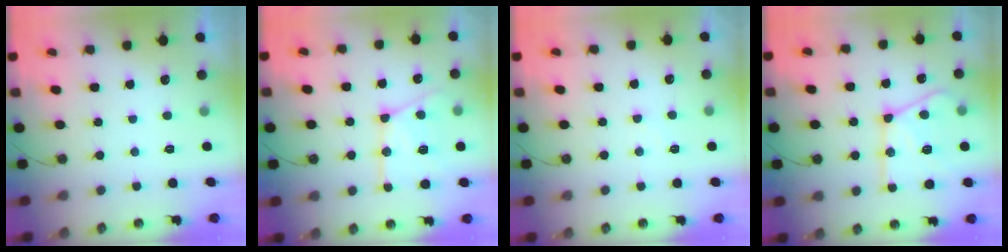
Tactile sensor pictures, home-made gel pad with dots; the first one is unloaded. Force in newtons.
{"total": 16.7, "press": 16.5, "slide": 2.0}
{"total": 6.0, "press": 5.9, "slide": 0.9}
{"total": 19.3, "press": 19.1, "slide": 2.0}